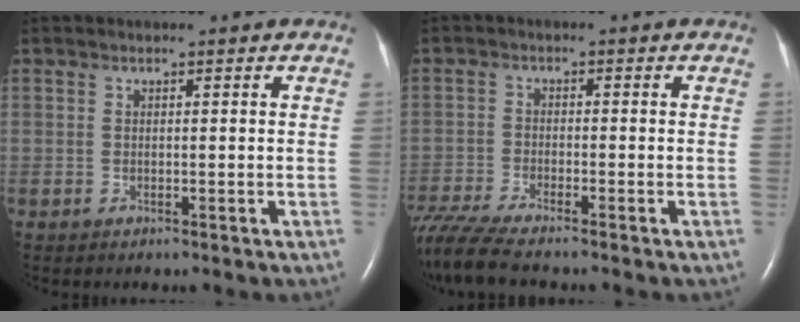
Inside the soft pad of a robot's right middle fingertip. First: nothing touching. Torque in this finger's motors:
{"motor_torque": [0.68, -0.67, 0.11, 0.10]}